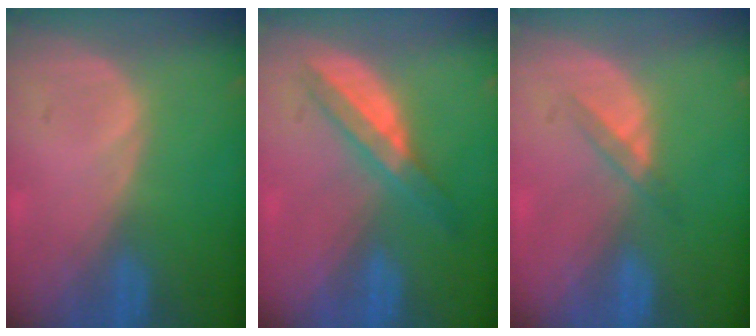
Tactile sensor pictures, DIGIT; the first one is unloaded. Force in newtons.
{"total": 5.8, "press": 5.2, "slide": 2.6}
{"total": 2.3, "press": 2.0, "slide": 1.0}